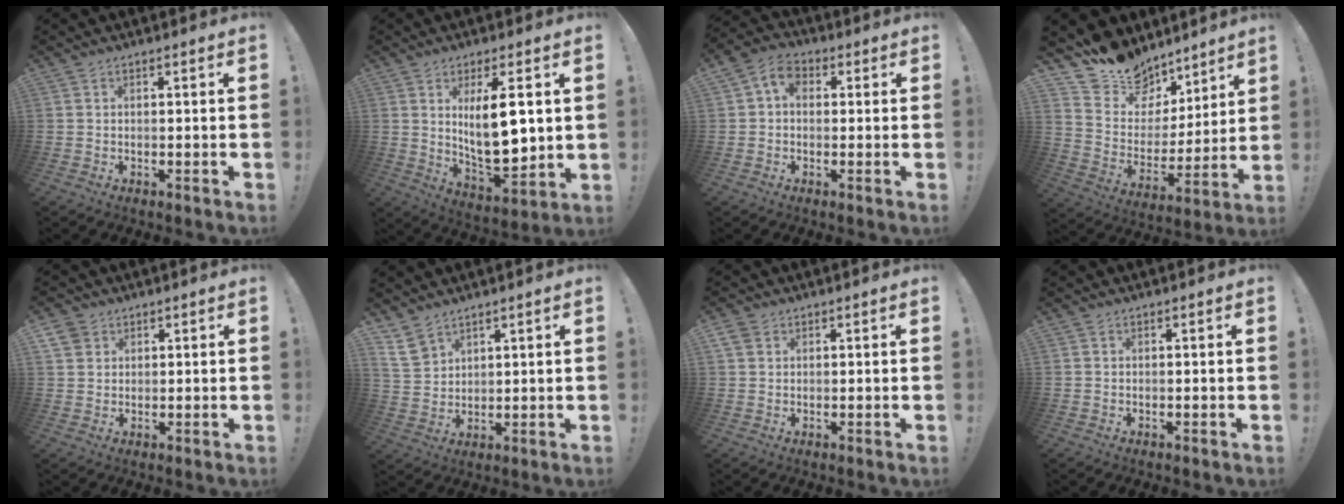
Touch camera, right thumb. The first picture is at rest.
{"total": 14.4, "force": [3.6, 4.7, 13.1], "torque": [-0.213, -0.031, 0.049]}
{"total": 6.5, "force": [1.2, 4.9, 4.1], "torque": [-0.075, 0.003, 0.023]}
{"total": 14.8, "force": [11.8, 8.8, 1.9], "torque": [-0.033, -0.097, 0.229]}
{"total": 4.5, "force": [2.6, 3.6, 0.9], "torque": [-0.008, -0.013, 0.048]}
{"total": 8.0, "force": [5.9, 4.8, 2.6], "torque": [-0.048, -0.030, 0.119]}
{"total": 3.5, "force": [1.8, 2.7, 1.2], "torque": [-0.019, -0.005, 0.036]}
{"total": 0.0}